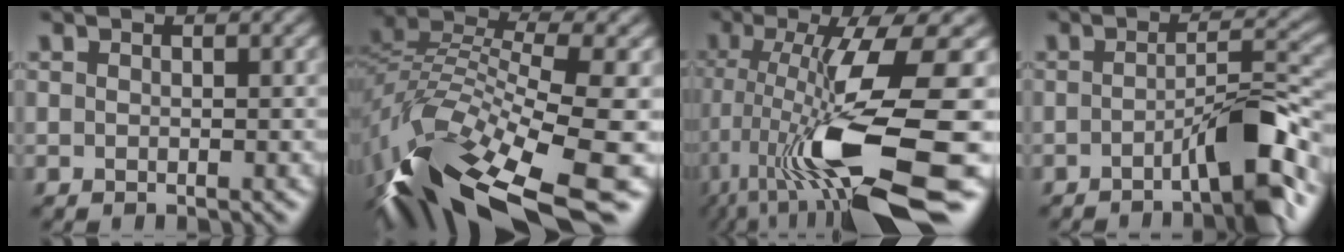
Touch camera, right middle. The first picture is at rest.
{"total": 14.8, "force": [-9.5, 4.5, 10.4], "torque": [-0.234, 0.001, -0.158]}
{"total": 14.6, "force": [-4.8, 3.5, 13.3], "torque": [-0.232, -0.021, -0.072]}
{"total": 5.2, "force": [-2.5, 0.7, 4.5], "torque": [-0.062, 0.011, -0.048]}